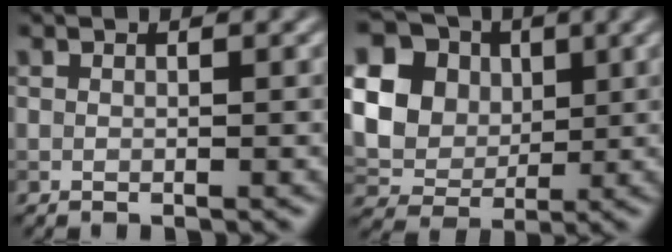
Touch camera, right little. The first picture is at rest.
{"total": 13.0, "force": [3.4, 11.0, 6.0], "torque": [-0.164, 0.021, 0.064]}